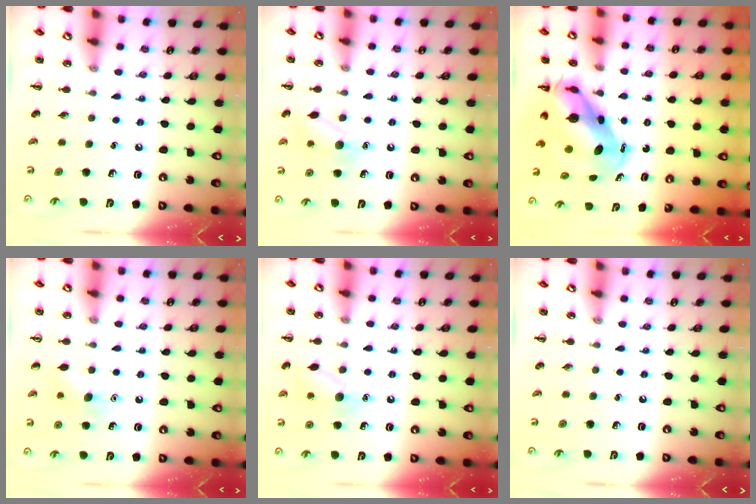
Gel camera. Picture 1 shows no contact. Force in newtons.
{"total": 10.0, "press": 9.9, "slide": 1.5}
{"total": 8.7, "press": 8.3, "slide": 2.5}
{"total": 6.5, "press": 6.3, "slide": 1.7}
{"total": 10.0, "press": 9.9, "slide": 1.5}
{"total": 0.0}